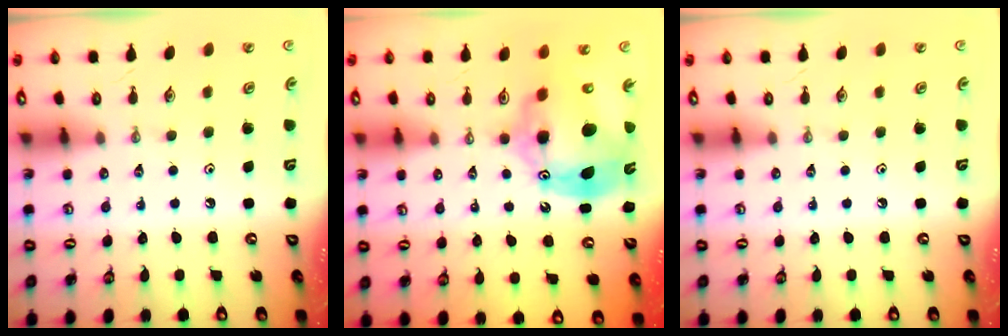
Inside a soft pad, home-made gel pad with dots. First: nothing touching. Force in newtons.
{"total": 16.8, "press": 16.7, "slide": 1.8}
{"total": 0.0}